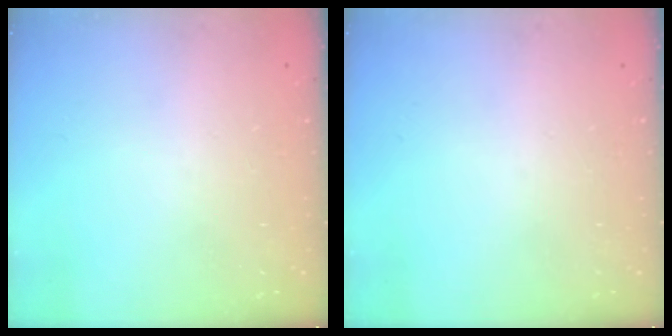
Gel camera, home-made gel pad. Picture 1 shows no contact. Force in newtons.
{"total": 0.0}